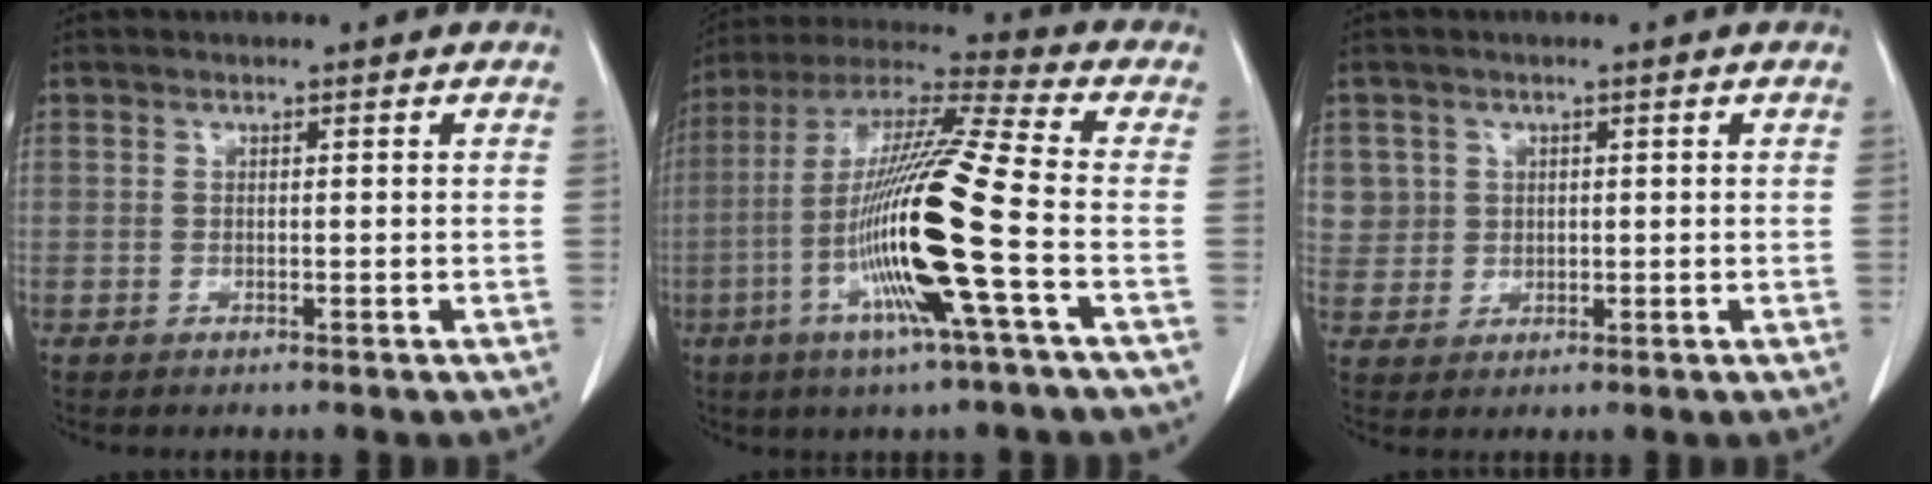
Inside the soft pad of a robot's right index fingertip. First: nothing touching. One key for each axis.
{"total": 18.3, "fx": -4.8, "fy": -0.8, "fz": 17.6, "tx": -0.350, "ty": -0.011, "tz": -0.102}
{"total": 4.5, "fx": 1.5, "fy": 4.2, "fz": -0.1, "tx": 0.017, "ty": 0.005, "tz": 0.034}